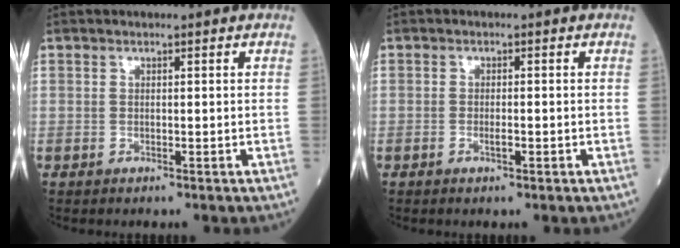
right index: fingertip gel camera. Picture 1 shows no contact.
{"total": 1.3, "force": [-0.6, 0.3, 1.1], "torque": [-0.022, 0.000, -0.010]}